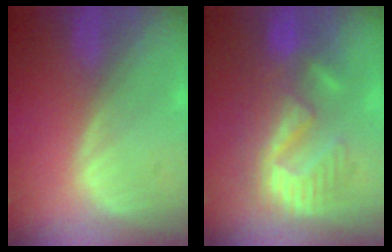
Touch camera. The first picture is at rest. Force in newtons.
{"total": 8.7, "press": 8.6, "slide": 1.4}